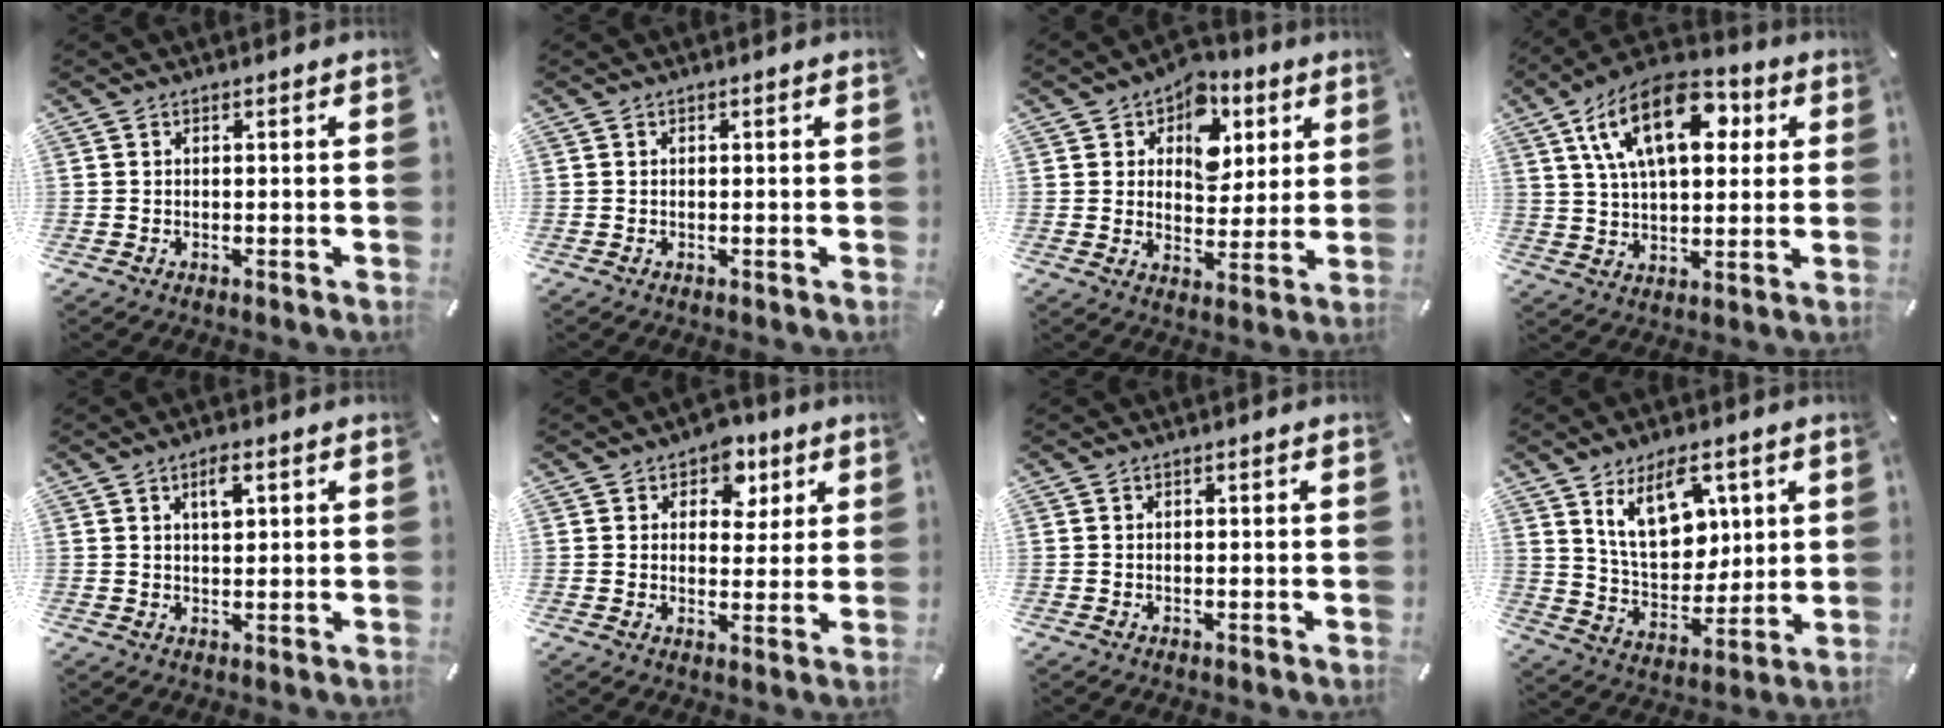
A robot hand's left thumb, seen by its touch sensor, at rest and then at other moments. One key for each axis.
{"total": 0.0}
{"total": 10.6, "fx": 4.2, "fy": 8.3, "fz": 5.1, "tx": -0.064, "ty": -0.021, "tz": 0.073}
{"total": 18.7, "fx": 6.9, "fy": 10.6, "fz": 13.8, "tx": -0.251, "ty": -0.005, "tz": 0.113}
{"total": 3.4, "fx": 1.8, "fy": 1.5, "fz": 2.5, "tx": -0.041, "ty": -0.001, "tz": 0.026}
{"total": 7.3, "fx": 3.8, "fy": 5.7, "fz": 2.5, "tx": -0.016, "ty": -0.018, "tz": 0.061}
{"total": 0.0}
{"total": 14.3, "fx": 6.9, "fy": 9.2, "fz": 8.5, "tx": -0.133, "ty": -0.019, "tz": 0.129}